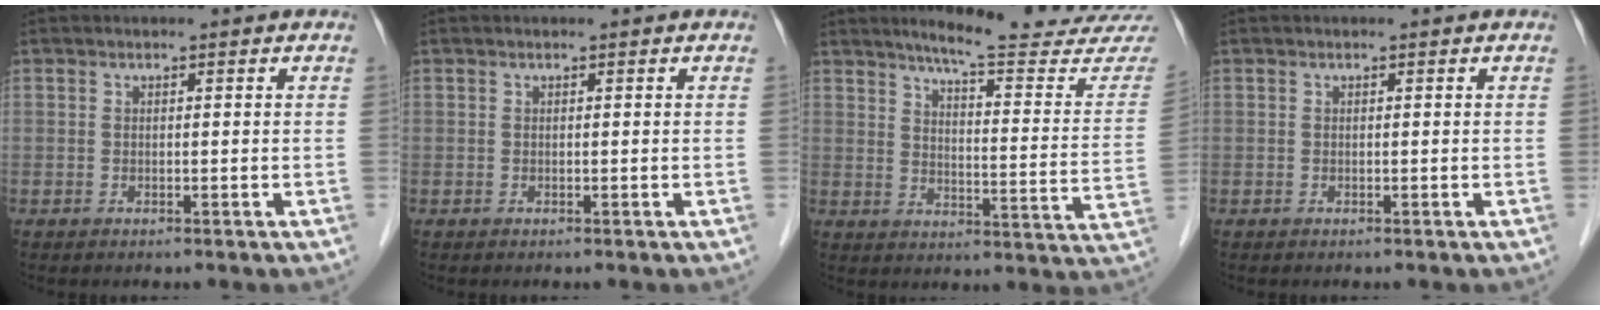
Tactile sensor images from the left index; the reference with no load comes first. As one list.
[{"total": 0.0}, {"total": 20.2, "force": [18.8, 0.6, 7.3], "torque": [-0.091, -0.099, 0.223]}, {"total": 0.0}]